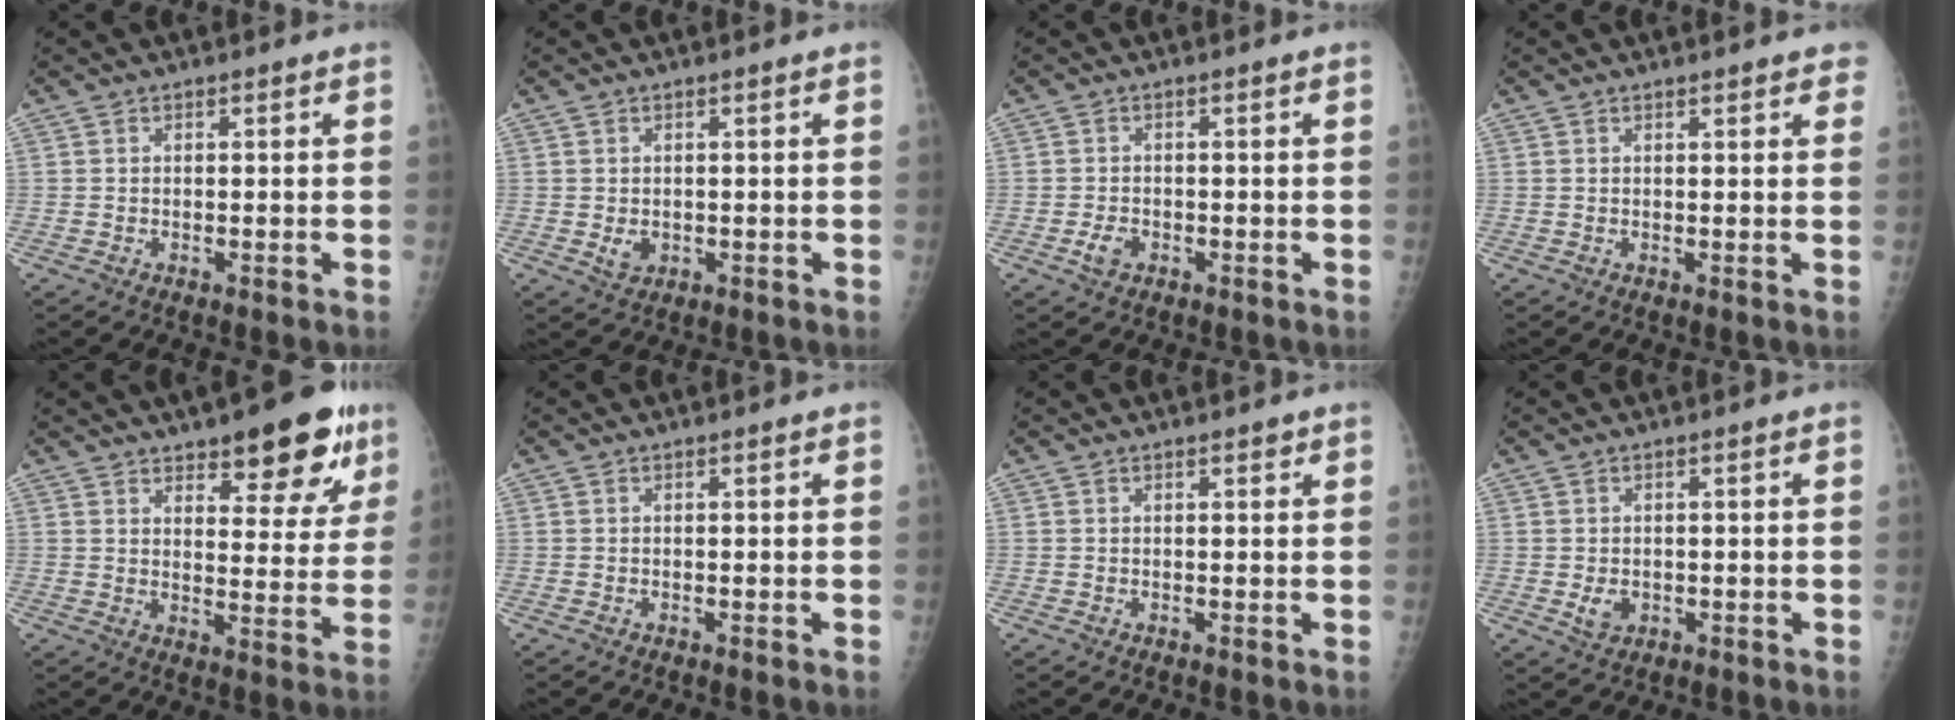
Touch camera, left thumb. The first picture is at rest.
{"total": 2.0, "force": [-0.1, 1.5, 1.4], "torque": [-0.018, -0.003, 0.006]}
{"total": 2.2, "force": [-0.9, 1.4, 1.4], "torque": [-0.029, 0.005, -0.016]}
{"total": 3.8, "force": [2.8, 1.1, 2.4], "torque": [-0.012, 0.002, 0.030]}
{"total": 14.5, "force": [9.0, 5.2, 10.1], "torque": [-0.086, -0.041, 0.123]}
{"total": 0.0}
{"total": 0.9, "force": [0.6, 0.3, 0.5], "torque": [-0.006, -0.002, 0.009]}
{"total": 2.5, "force": [-0.3, 1.9, 1.6], "torque": [-0.023, -0.003, 0.001]}